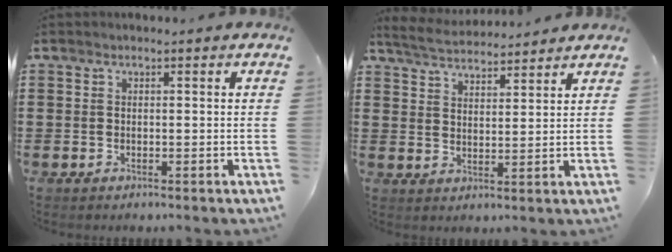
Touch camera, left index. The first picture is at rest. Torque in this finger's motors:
{"motor_torque": [1.08, -1.05, 0.07, 0.00]}